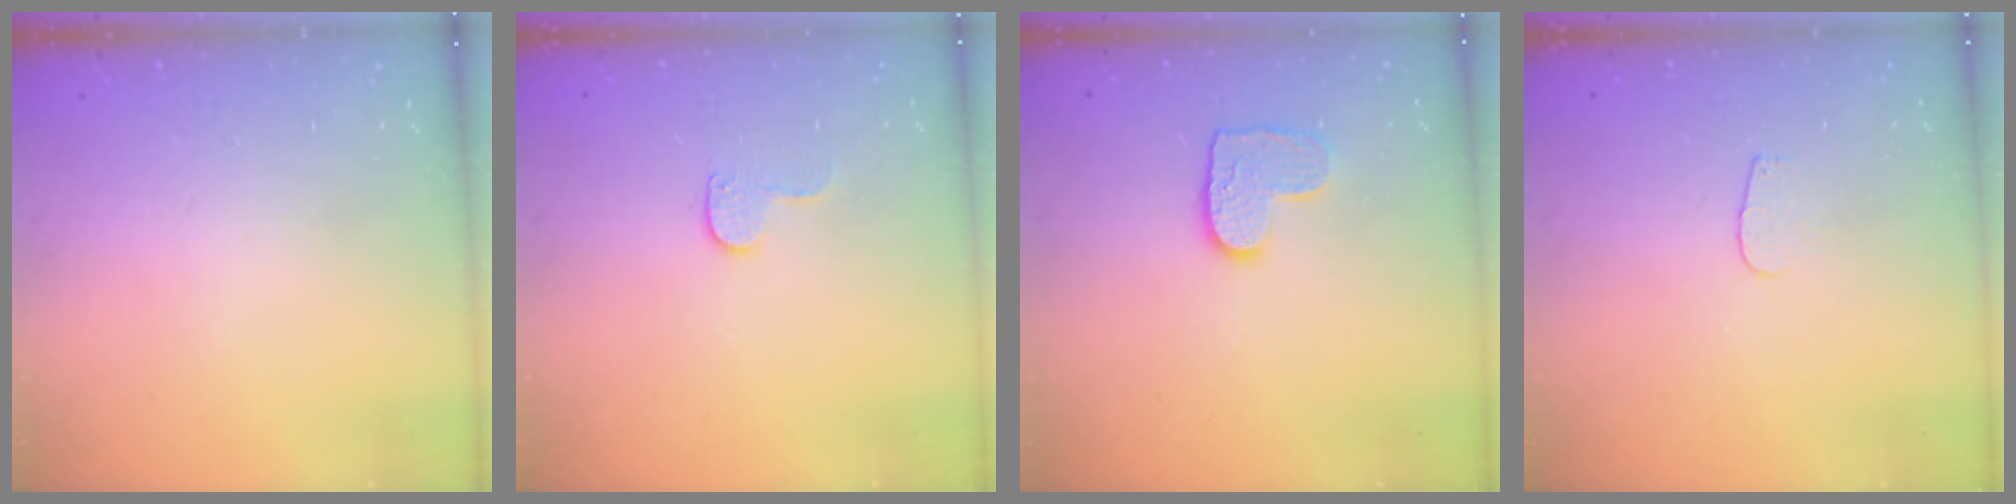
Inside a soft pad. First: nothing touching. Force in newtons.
{"total": 6.9, "press": 6.9, "slide": 0.5}
{"total": 8.9, "press": 8.9, "slide": 0.4}
{"total": 2.8, "press": 2.8, "slide": 0.2}